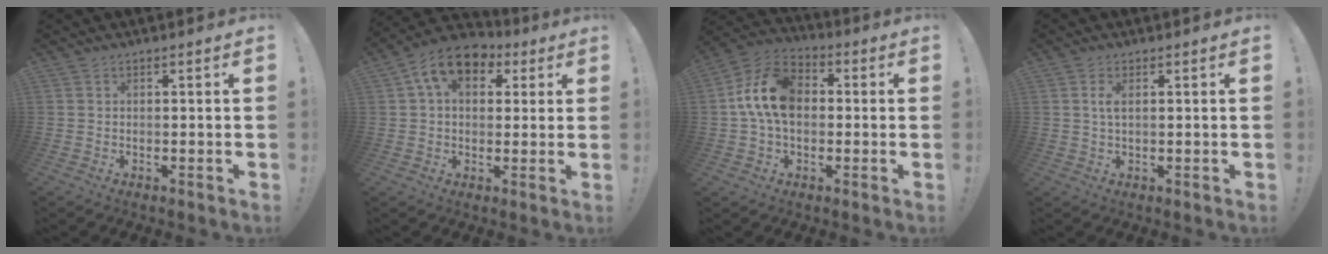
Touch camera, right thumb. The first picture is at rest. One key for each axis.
{"total": 11.6, "fx": 4.9, "fy": 7.7, "fz": 7.1, "tx": -0.114, "ty": -0.010, "tz": 0.095}
{"total": 14.8, "fx": 1.3, "fy": 10.3, "fz": 10.6, "tx": -0.190, "ty": 0.016, "tz": 0.024}
{"total": 2.1, "fx": 0.5, "fy": 1.0, "fz": 1.7, "tx": -0.033, "ty": 0.001, "tz": 0.008}